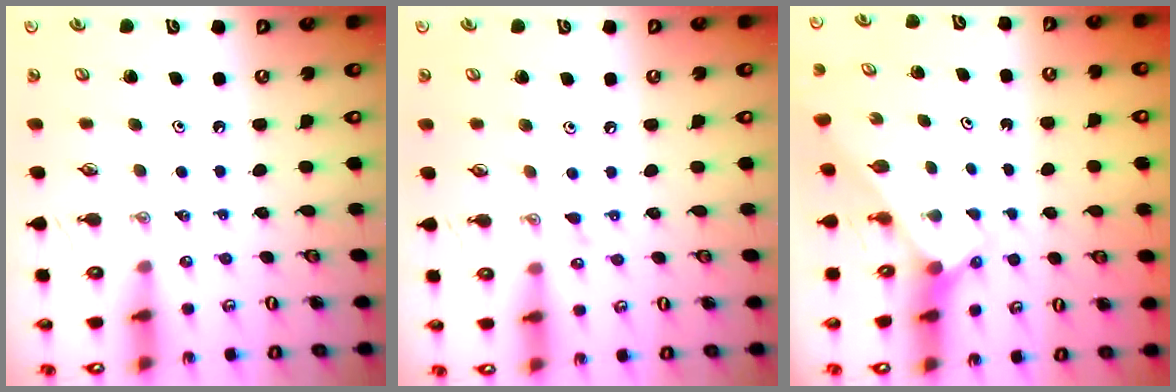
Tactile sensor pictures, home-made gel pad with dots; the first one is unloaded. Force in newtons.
{"total": 4.5, "press": 4.5, "slide": 0.1}
{"total": 2.0, "press": 2.0, "slide": 0.2}